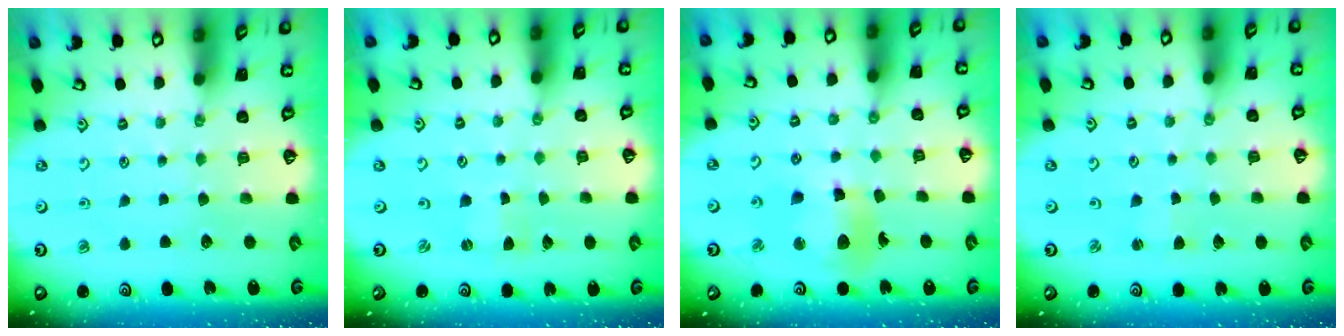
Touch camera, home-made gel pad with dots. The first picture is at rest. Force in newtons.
{"total": 0.0}
{"total": 11.1, "press": 11.1, "slide": 0.6}
{"total": 1.6, "press": 1.6, "slide": 0.2}